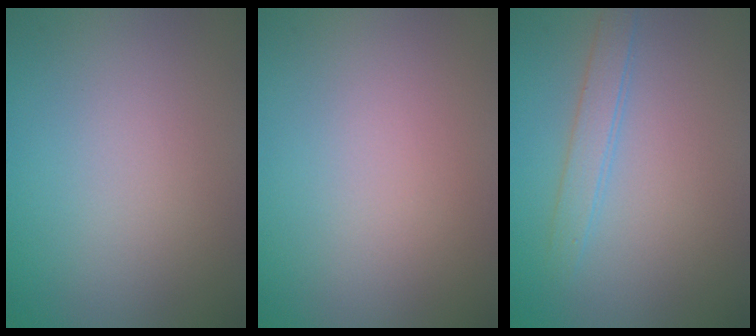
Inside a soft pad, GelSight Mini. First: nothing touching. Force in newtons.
{"total": 0.0}
{"total": 1.9, "press": 1.9, "slide": 0.1}